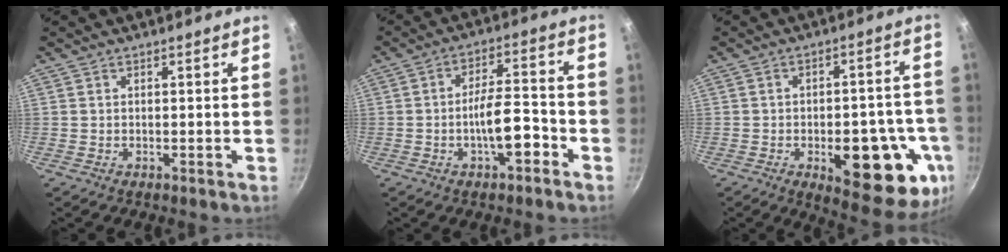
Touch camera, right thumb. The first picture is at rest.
{"total": 8.7, "force": [-3.6, 2.9, 7.3], "torque": [-0.105, 0.037, -0.059]}
{"total": 19.6, "force": [-6.4, 8.5, 16.5], "torque": [-0.154, 0.011, -0.078]}